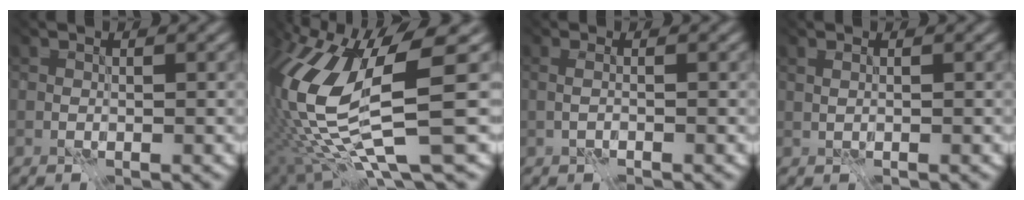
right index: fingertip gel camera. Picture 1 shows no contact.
{"total": 12.1, "force": [-1.1, 3.0, 11.6], "torque": [-0.268, -0.033, 0.025]}
{"total": 1.6, "force": [-0.1, 0.8, 1.4], "torque": [0.007, 0.015, -0.021]}
{"total": 1.7, "force": [1.0, 0.9, 1.1], "torque": [-0.008, 0.015, 0.011]}